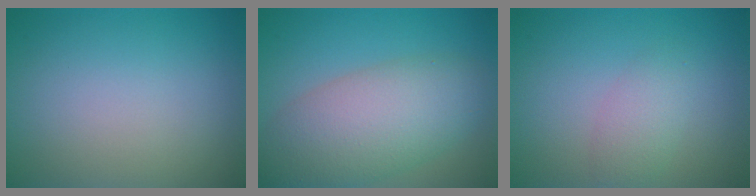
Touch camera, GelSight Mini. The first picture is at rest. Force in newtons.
{"total": 7.7, "press": 7.7, "slide": 0.2}
{"total": 2.1, "press": 2.1, "slide": 0.1}